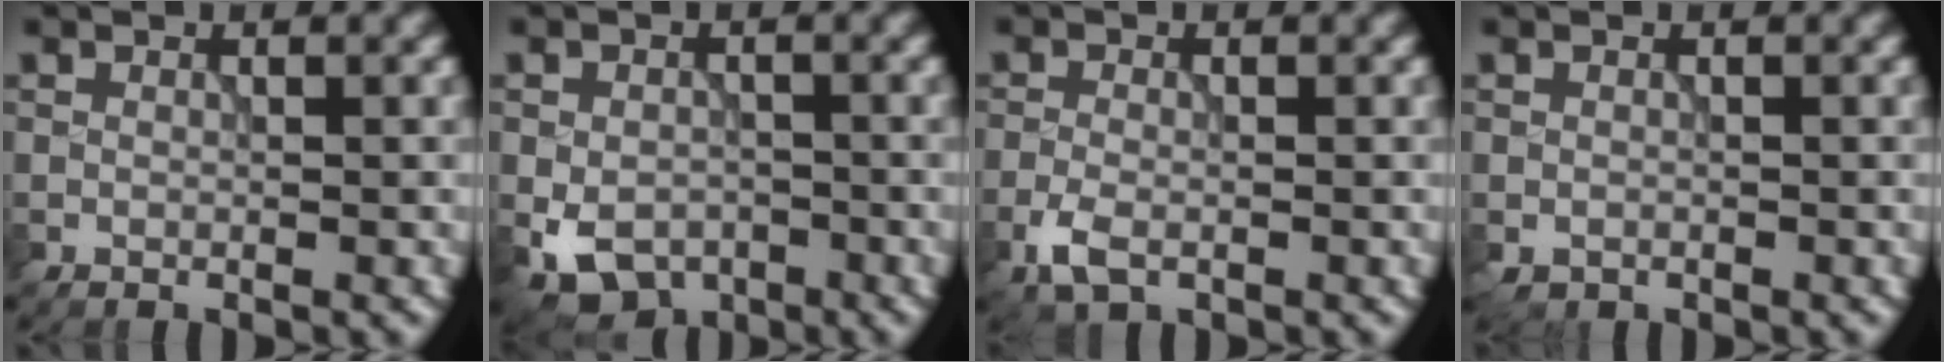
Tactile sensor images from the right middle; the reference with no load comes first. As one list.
[{"total": 5.2, "force": [-2.2, 3.7, 3.0], "torque": [-0.054, -0.016, -0.037]}, {"total": 2.7, "force": [-1.5, 1.3, 1.8], "torque": [-0.046, -0.005, -0.034]}, {"total": 0.8, "force": [-0.5, 0.6, 0.3], "torque": [-0.004, -0.005, -0.010]}]